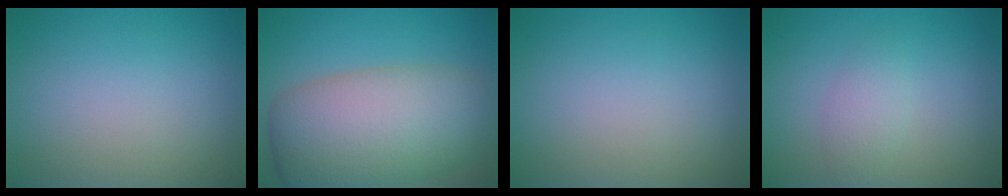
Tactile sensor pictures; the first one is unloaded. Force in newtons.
{"total": 10.5, "press": 10.5, "slide": 0.7}
{"total": 0.0}
{"total": 1.9, "press": 1.9, "slide": 0.1}